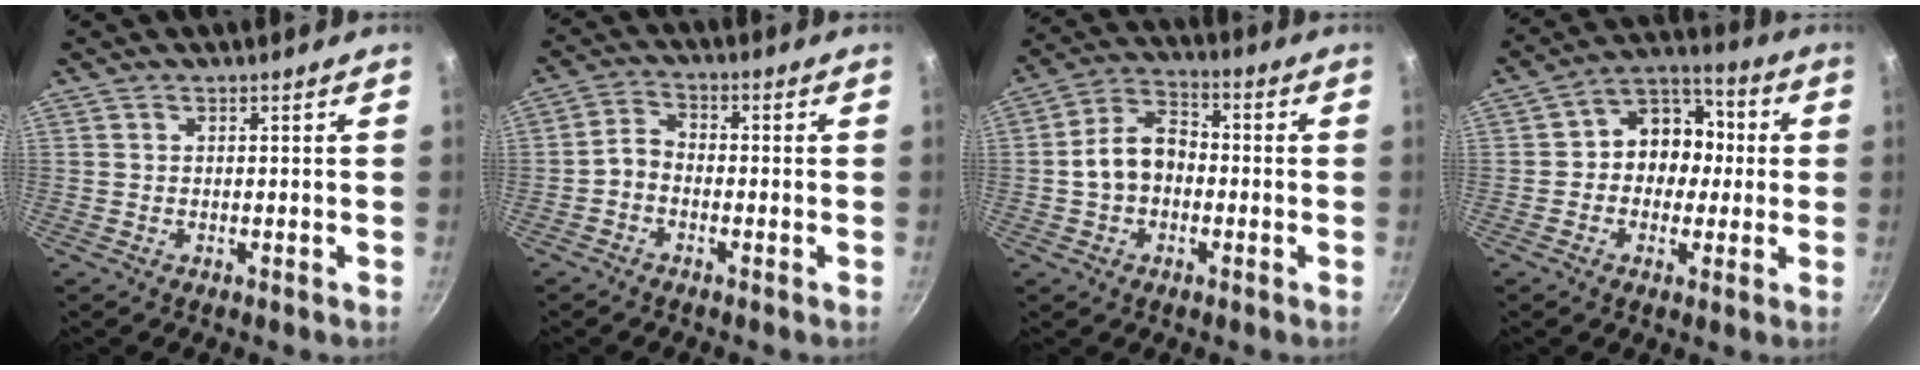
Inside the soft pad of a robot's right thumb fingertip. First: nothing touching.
{"total": 3.7, "force": [-1.6, 2.6, 2.0], "torque": [-0.036, 0.028, -0.041]}
{"total": 9.5, "force": [-1.1, 7.0, 6.4], "torque": [-0.086, 0.035, -0.032]}
{"total": 11.5, "force": [0.0, 9.6, 6.3], "torque": [-0.032, 0.034, -0.020]}